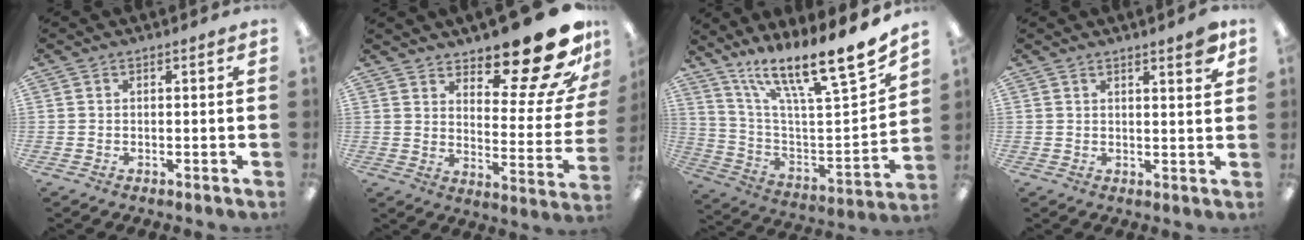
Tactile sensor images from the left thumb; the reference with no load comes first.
{"total": 20.3, "force": [15.1, 6.7, 11.8], "torque": [-0.140, -0.115, 0.243]}
{"total": 17.9, "force": [15.1, 1.1, 9.6], "torque": [-0.142, -0.133, 0.239]}
{"total": 3.7, "force": [2.9, 0.3, 2.3], "torque": [-0.028, -0.019, 0.044]}